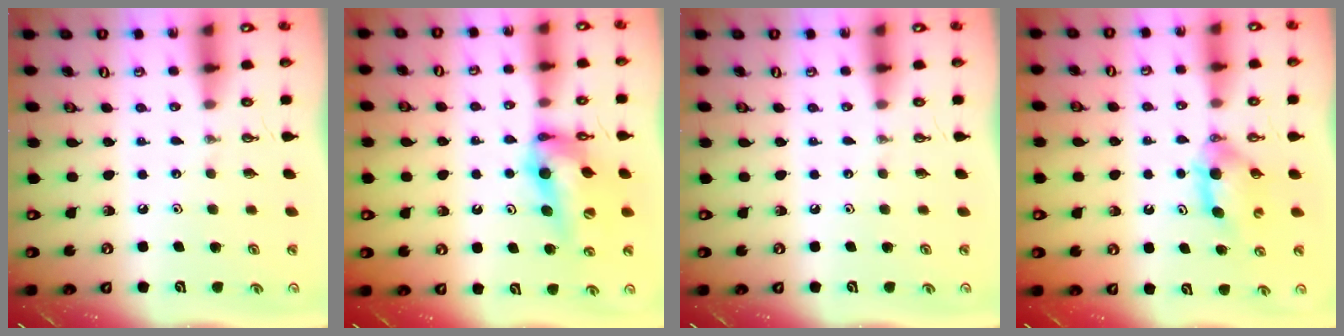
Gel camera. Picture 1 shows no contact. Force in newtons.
{"total": 12.4, "press": 12.0, "slide": 3.1}
{"total": 0.0}
{"total": 4.4, "press": 4.3, "slide": 1.1}